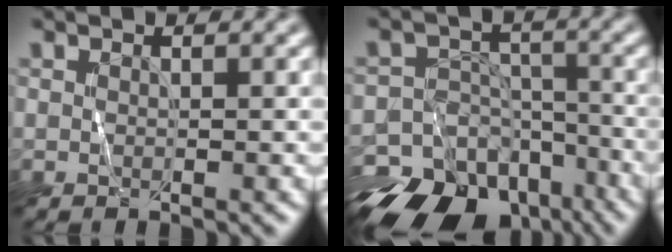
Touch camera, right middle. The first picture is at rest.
{"total": 18.2, "force": [-13.1, 11.0, 6.2], "torque": [-0.116, -0.049, -0.195]}